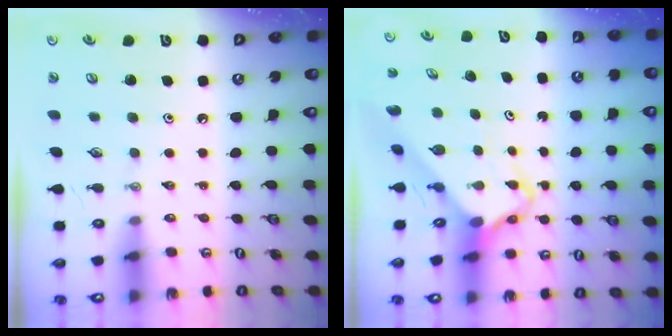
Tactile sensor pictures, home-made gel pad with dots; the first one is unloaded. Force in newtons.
{"total": 3.8, "press": 3.8, "slide": 0.4}